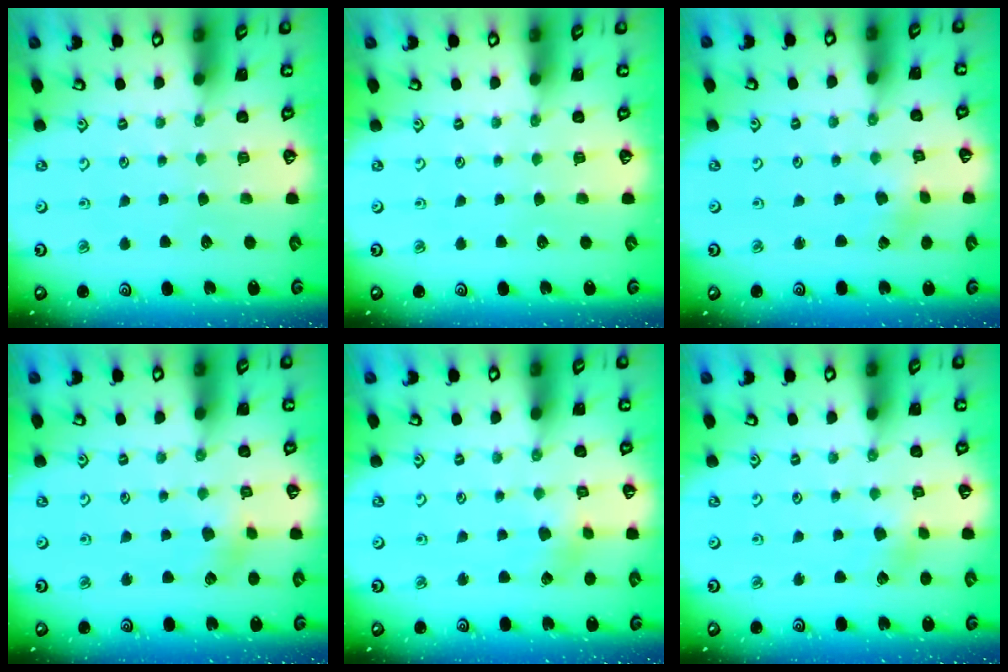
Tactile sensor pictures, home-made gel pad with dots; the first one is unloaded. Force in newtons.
{"total": 0.0}
{"total": 0.7, "press": 0.6, "slide": 0.2}
{"total": 3.2, "press": 3.2, "slide": 0.4}
{"total": 3.5, "press": 3.4, "slide": 0.6}
{"total": 2.4, "press": 2.4, "slide": 0.6}